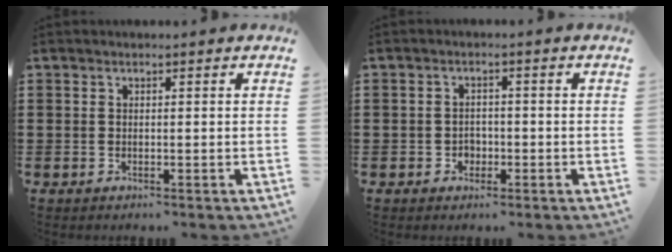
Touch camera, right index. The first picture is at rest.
{"total": 2.0, "force": [-0.8, 1.7, 0.7], "torque": [-0.017, 0.002, -0.019]}